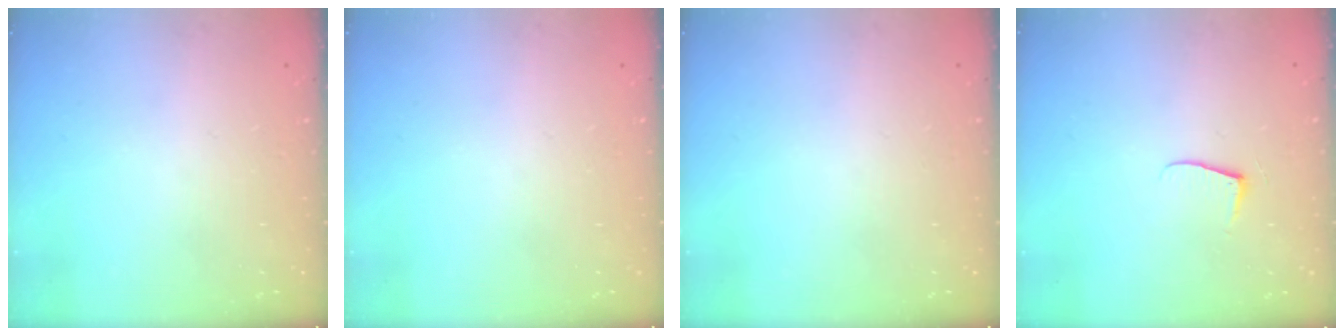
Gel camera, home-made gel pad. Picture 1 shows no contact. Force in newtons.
{"total": 0.0}
{"total": 0.0}
{"total": 5.2, "press": 5.2, "slide": 0.5}